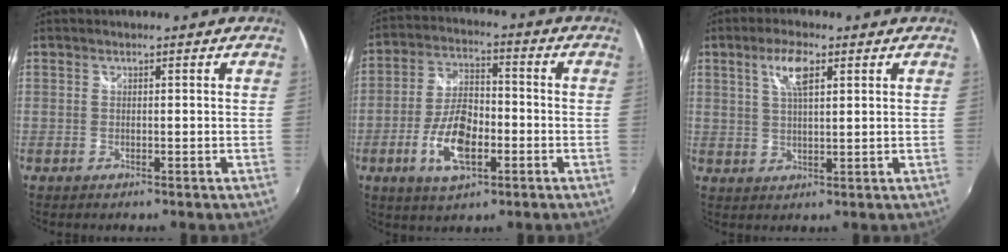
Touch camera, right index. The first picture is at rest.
{"total": 11.1, "force": [-3.9, 5.2, 8.9], "torque": [-0.183, 0.001, -0.069]}
{"total": 5.6, "force": [2.5, 1.8, 4.7], "torque": [-0.086, 0.006, 0.047]}